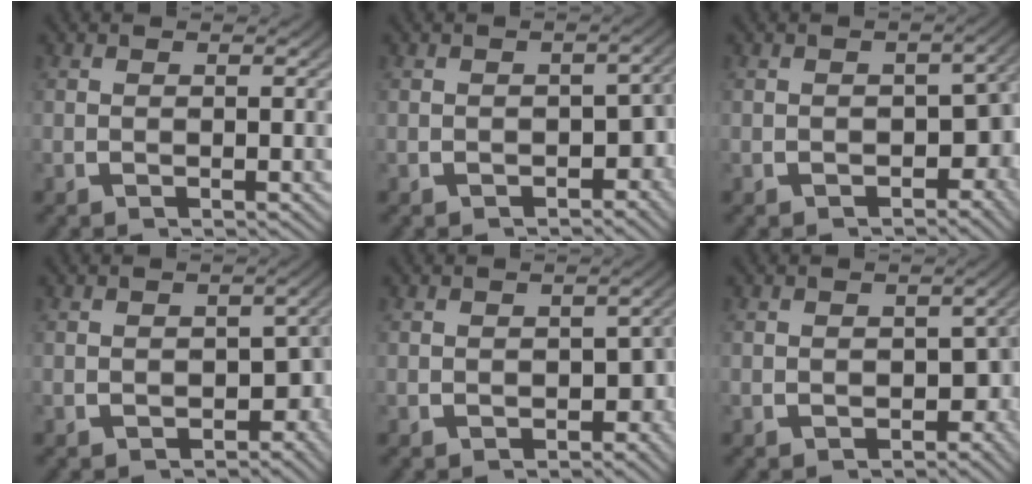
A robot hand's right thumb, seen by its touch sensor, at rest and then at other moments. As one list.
[{"total": 2.8, "force": [-1.6, 1.7, 1.6], "torque": [-0.022, -0.018, -0.014]}, {"total": 4.0, "force": [-1.5, 2.7, 2.5], "torque": [-0.030, -0.021, -0.011]}, {"total": 3.2, "force": [-1.5, 2.1, 1.9], "torque": [-0.023, -0.020, -0.014]}, {"total": 2.6, "force": [-1.4, 1.7, 1.4], "torque": [-0.018, -0.015, -0.013]}, {"total": 3.2, "force": [-1.5, 2.2, 1.7], "torque": [-0.020, -0.019, -0.013]}]